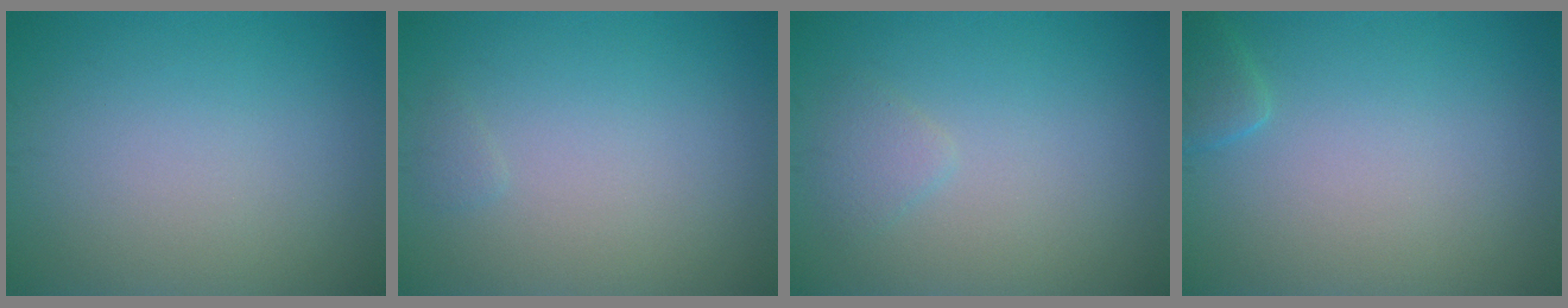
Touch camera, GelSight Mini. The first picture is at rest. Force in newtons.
{"total": 0.5, "press": 0.5, "slide": 0.1}
{"total": 1.2, "press": 1.2, "slide": 0.1}
{"total": 1.3, "press": 1.3, "slide": 0.1}